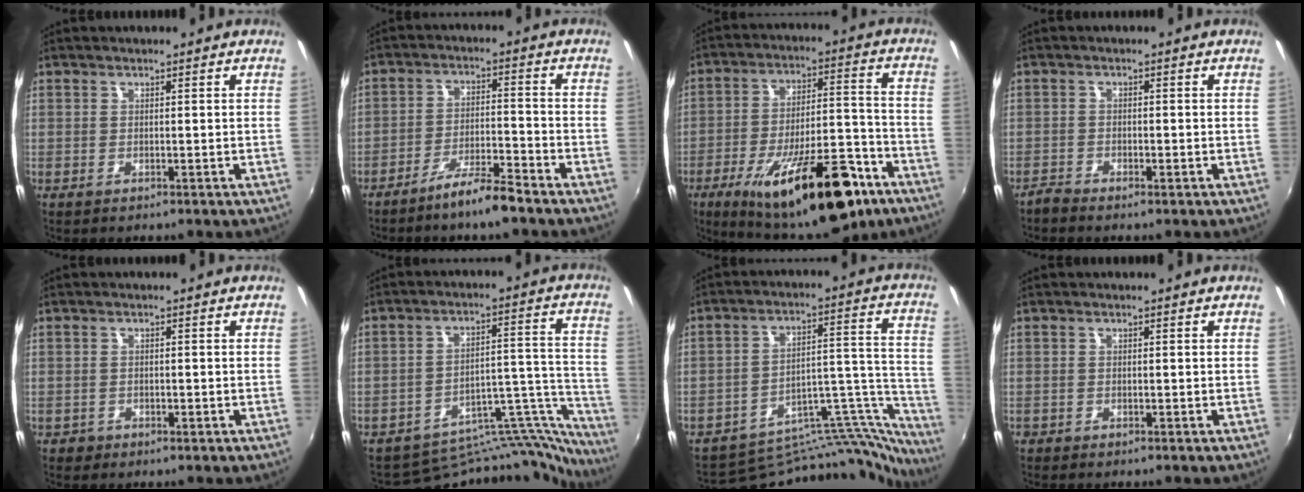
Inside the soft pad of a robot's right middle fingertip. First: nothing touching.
{"total": 6.3, "force": [-5.2, -0.2, 3.5], "torque": [-0.077, 0.002, -0.093]}
{"total": 23.4, "force": [-14.0, 7.4, 17.2], "torque": [-0.275, -0.019, -0.204]}
{"total": 1.5, "force": [-1.4, 0.0, 0.4], "torque": [-0.015, -0.005, -0.034]}
{"total": 1.3, "force": [-0.7, 1.0, 0.3], "torque": [-0.008, -0.004, -0.012]}
{"total": 17.6, "force": [-17.5, 1.8, 0.1], "torque": [0.022, 0.066, -0.260]}
{"total": 22.6, "force": [-22.3, 2.9, 2.9], "torque": [-0.003, 0.062, -0.329]}
{"total": 0.6, "force": [-0.4, 0.3, 0.0], "torque": [-0.002, -0.004, -0.011]}